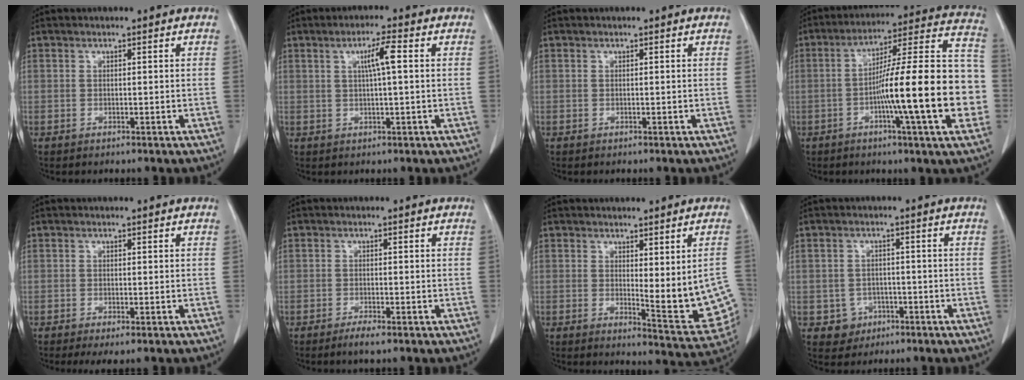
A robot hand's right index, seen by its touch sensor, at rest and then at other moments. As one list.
[{"total": 4.1, "force": [1.0, 0.0, 4.0], "torque": [-0.070, 0.005, 0.017]}, {"total": 0.0}, {"total": 21.3, "force": [-4.4, 1.4, 20.7], "torque": [-0.251, 0.023, -0.066]}, {"total": 1.9, "force": [-1.1, 0.3, 1.5], "torque": [-0.021, -0.006, -0.016]}, {"total": 1.8, "force": [-1.3, 0.0, 1.2], "torque": [-0.025, -0.004, -0.025]}, {"total": 9.9, "force": [-0.4, 2.3, 9.6], "torque": [-0.103, -0.022, 0.001]}, {"total": 3.7, "force": [-1.4, 3.5, 0.0], "torque": [0.006, 0.014, -0.013]}]